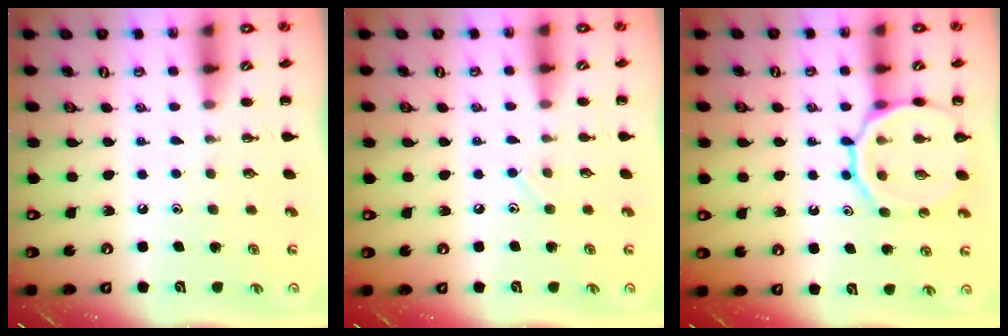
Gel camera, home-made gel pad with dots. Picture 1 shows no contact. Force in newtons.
{"total": 6.1, "press": 5.8, "slide": 1.9}
{"total": 14.3, "press": 14.1, "slide": 1.8}